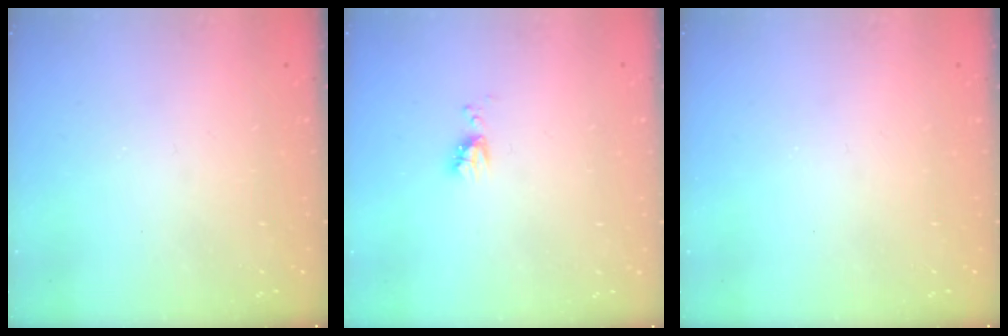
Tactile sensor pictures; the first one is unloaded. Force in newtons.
{"total": 4.9, "press": 4.8, "slide": 0.8}
{"total": 0.0}